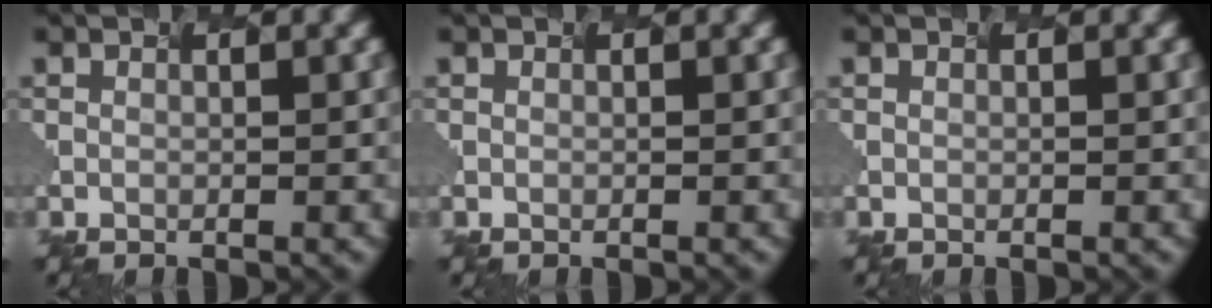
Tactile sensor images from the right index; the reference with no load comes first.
{"total": 0.0}
{"total": 0.0}